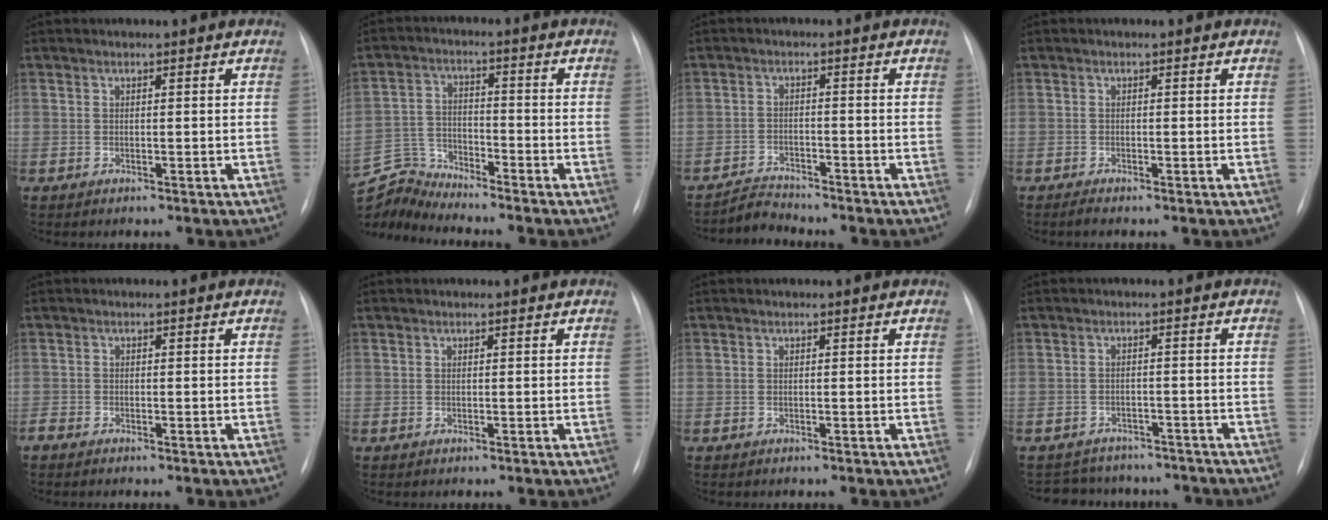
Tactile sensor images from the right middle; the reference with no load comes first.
{"total": 7.4, "force": [-7.3, -1.0, -0.8], "torque": [0.002, 0.009, -0.139]}
{"total": 3.2, "force": [-3.1, 0.0, -0.8], "torque": [0.018, -0.015, -0.054]}
{"total": 0.7, "force": [-0.6, 0.0, 0.3], "torque": [-0.010, -0.003, -0.013]}
{"total": 1.0, "force": [-0.9, 0.3, 0.3], "torque": [-0.010, -0.002, -0.017]}
{"total": 0.0}
{"total": 0.0}
{"total": 10.0, "force": [-8.9, 4.2, 1.5], "torque": [-0.023, 0.020, -0.104]}